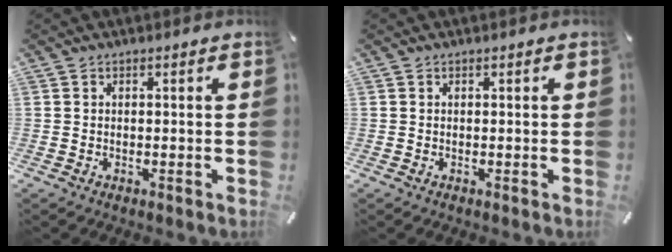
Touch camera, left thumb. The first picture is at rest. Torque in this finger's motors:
{"motor_torque": [-0.01, -0.01, 0.05, -0.04, 0.00]}